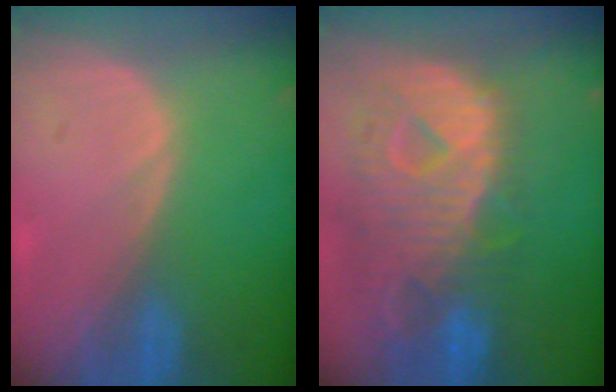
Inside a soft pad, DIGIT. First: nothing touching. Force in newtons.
{"total": 12.8, "press": 11.0, "slide": 6.6}